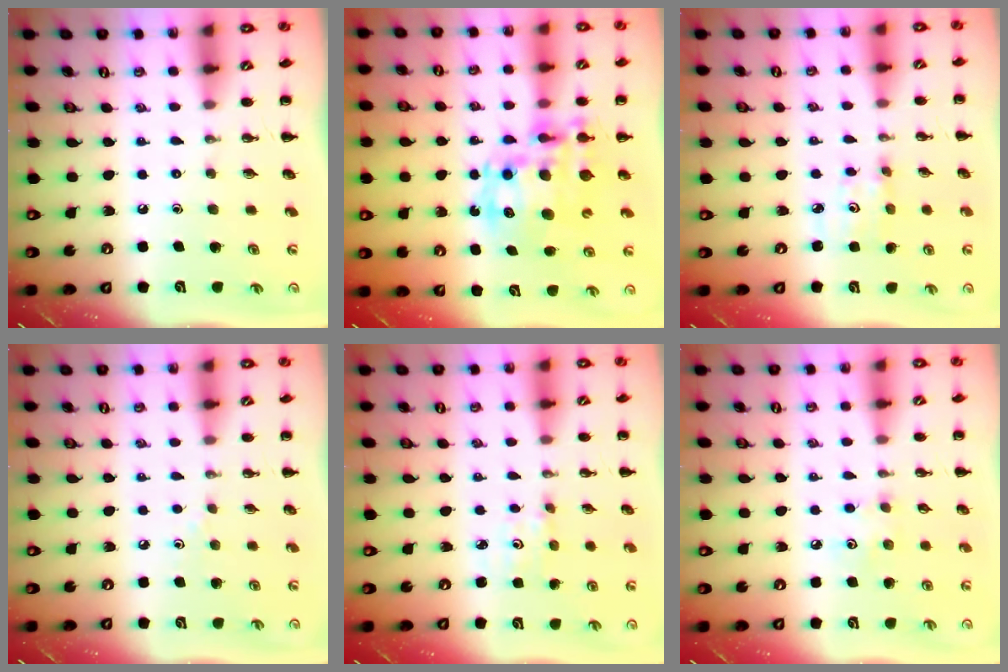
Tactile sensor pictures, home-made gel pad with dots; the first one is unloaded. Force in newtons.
{"total": 16.0, "press": 15.5, "slide": 3.6}
{"total": 2.6, "press": 2.6, "slide": 0.3}
{"total": 2.2, "press": 2.1, "slide": 0.9}
{"total": 1.8, "press": 1.7, "slide": 0.6}
{"total": 3.3, "press": 3.2, "slide": 0.8}